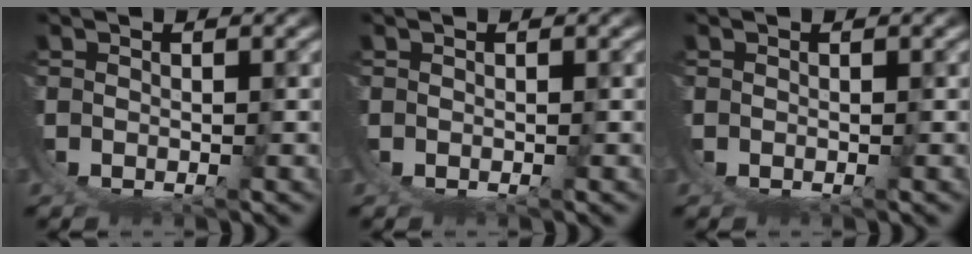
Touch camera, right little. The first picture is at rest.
{"total": 0.0}
{"total": 0.0}